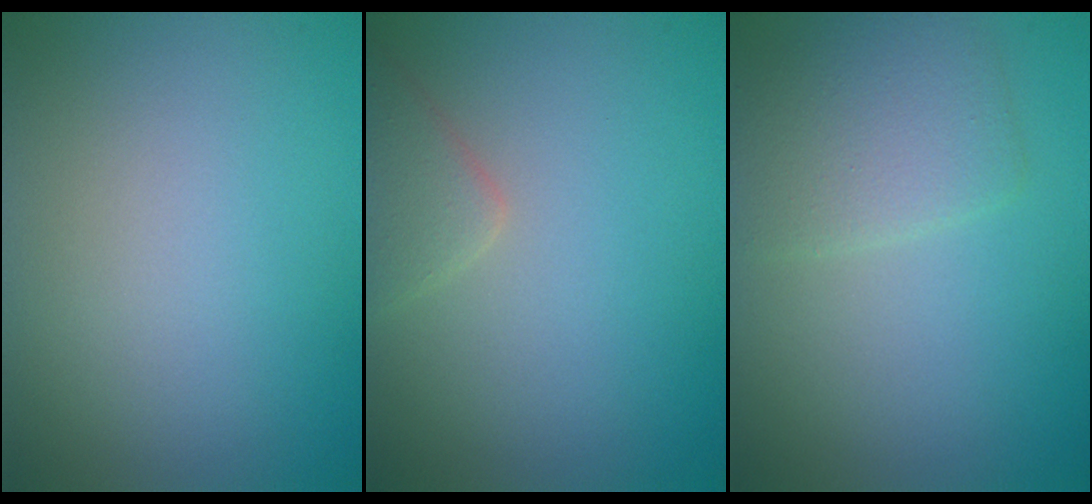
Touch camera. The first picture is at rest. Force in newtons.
{"total": 2.2, "press": 2.2, "slide": 0.1}
{"total": 3.2, "press": 3.2, "slide": 0.2}